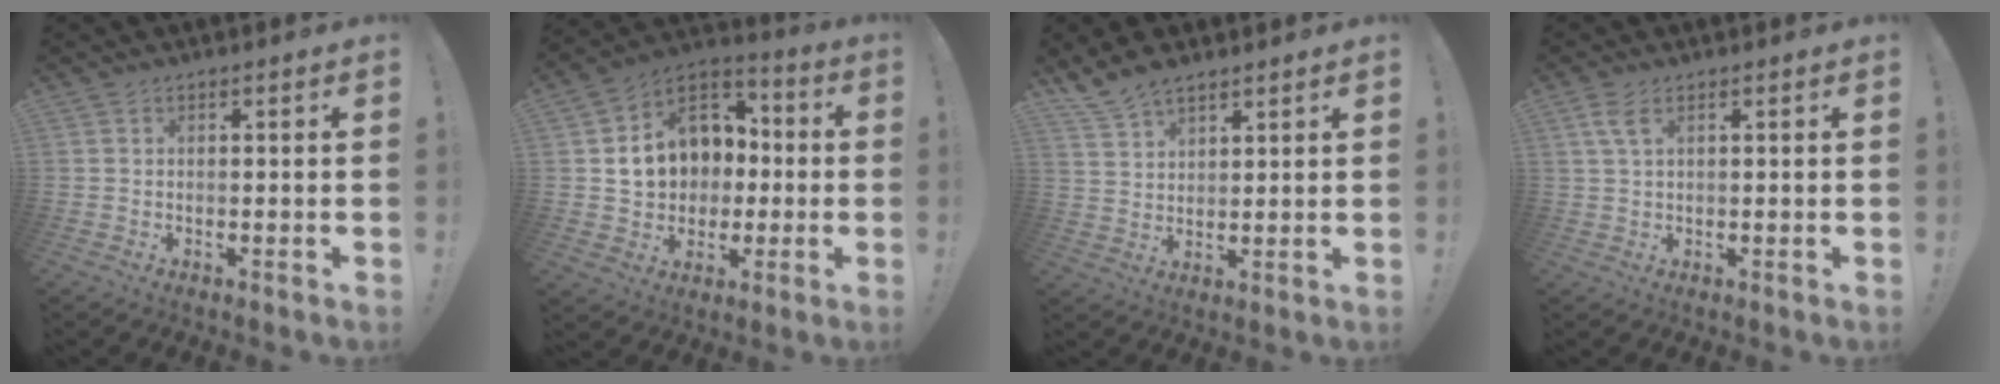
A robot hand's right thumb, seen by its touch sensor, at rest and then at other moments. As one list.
[{"total": 15.4, "force": [1.9, 13.0, 8.1], "torque": [-0.114, 0.000, 0.054]}, {"total": 7.5, "force": [6.0, 3.4, 3.0], "torque": [-0.060, -0.029, 0.117]}, {"total": 3.7, "force": [1.6, 1.5, 2.9], "torque": [-0.056, 0.000, 0.030]}]